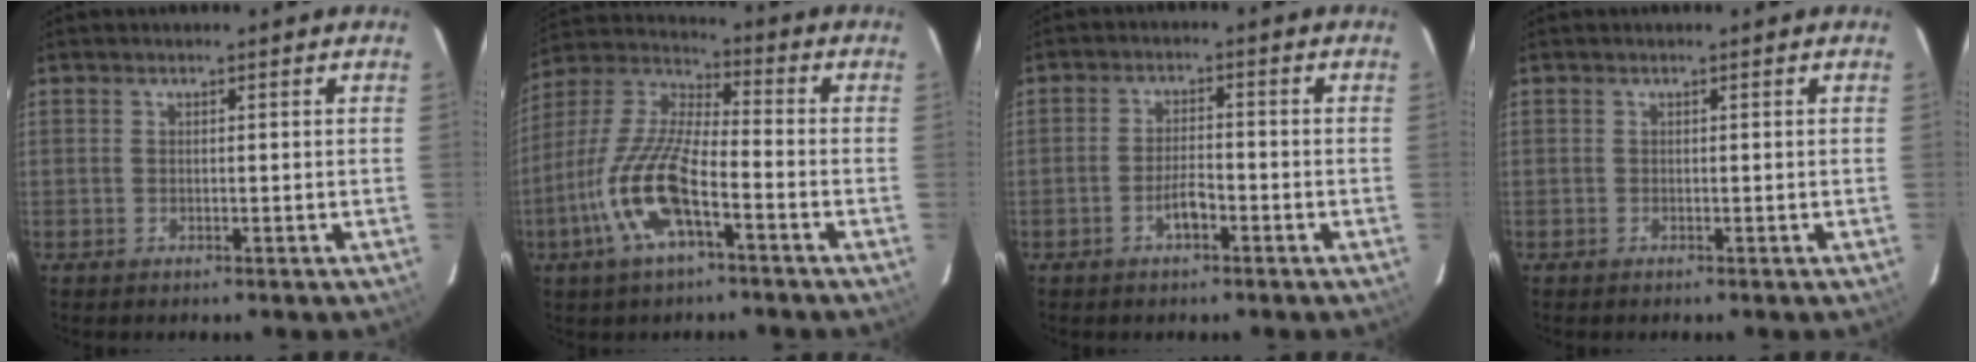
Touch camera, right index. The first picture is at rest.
{"total": 14.8, "force": [-6.4, 4.2, 12.7], "torque": [-0.271, -0.008, -0.130]}
{"total": 3.8, "force": [-2.1, 1.3, 2.9], "torque": [-0.061, 0.005, -0.036]}
{"total": 0.0}